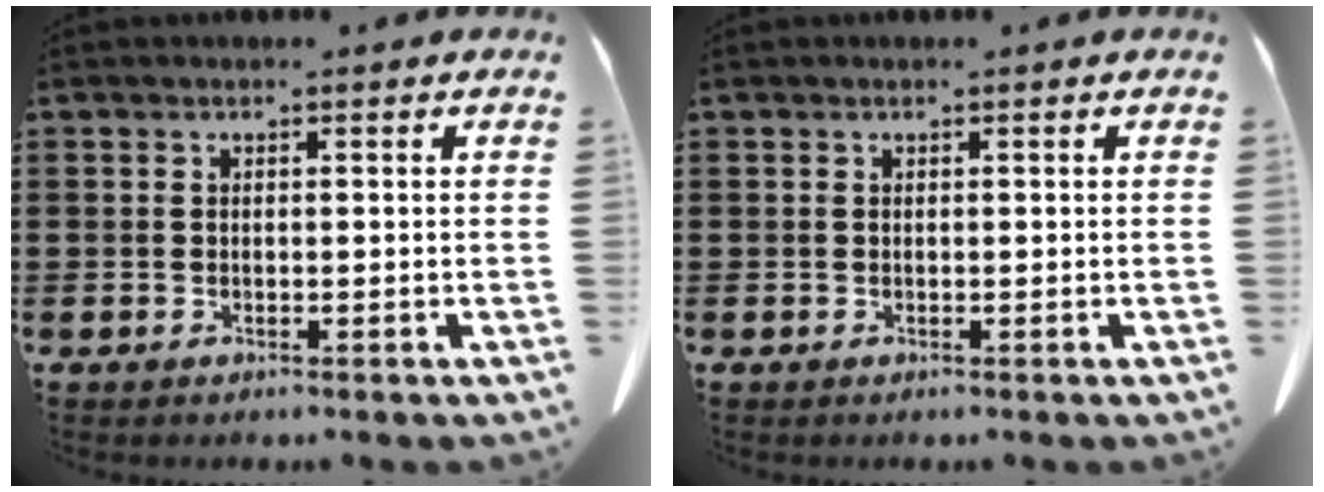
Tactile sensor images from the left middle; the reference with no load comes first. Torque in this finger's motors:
{"motor_torque": [0.00, 0.00, 0.00, 0.00]}